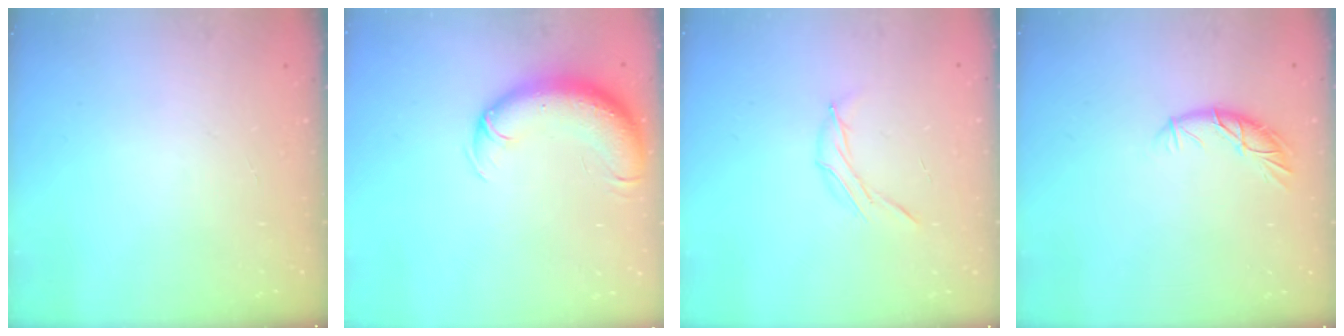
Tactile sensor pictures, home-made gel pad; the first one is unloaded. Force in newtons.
{"total": 11.0, "press": 10.6, "slide": 2.9}
{"total": 7.2, "press": 7.1, "slide": 1.2}
{"total": 8.1, "press": 8.1, "slide": 0.4}